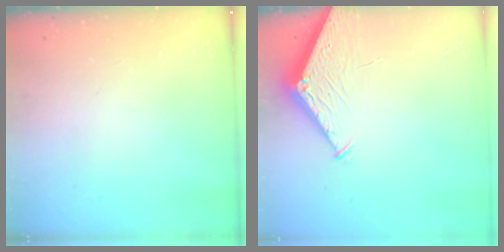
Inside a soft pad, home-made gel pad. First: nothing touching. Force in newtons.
{"total": 4.2, "press": 4.2, "slide": 0.5}